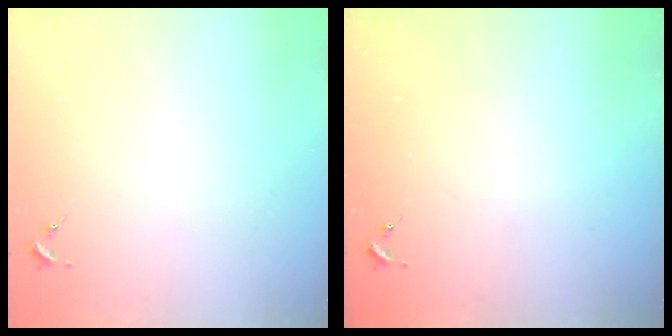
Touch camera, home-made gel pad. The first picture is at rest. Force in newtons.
{"total": 0.0}